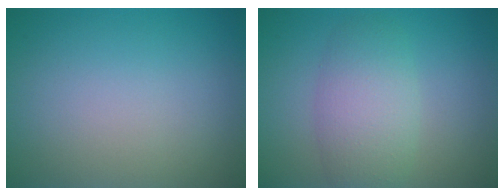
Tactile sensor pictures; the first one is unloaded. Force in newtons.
{"total": 4.4, "press": 4.4, "slide": 0.2}